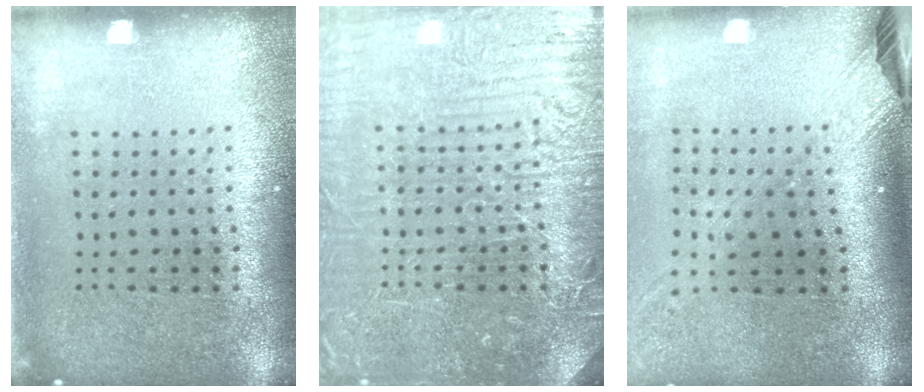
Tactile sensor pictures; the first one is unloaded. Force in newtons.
{"total": 5.5, "press": 5.5, "slide": 0.7}
{"total": 2.4, "press": 1.7, "slide": 1.6}